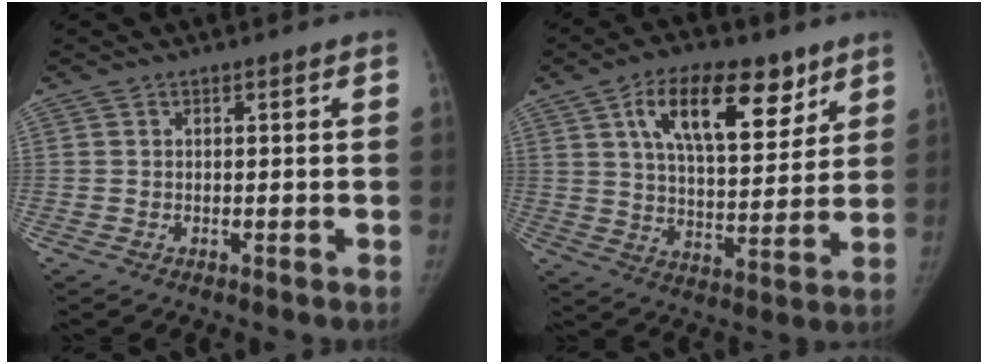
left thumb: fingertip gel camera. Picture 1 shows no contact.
{"total": 17.4, "force": [8.8, 8.3, 12.5], "torque": [-0.158, -0.031, 0.148]}